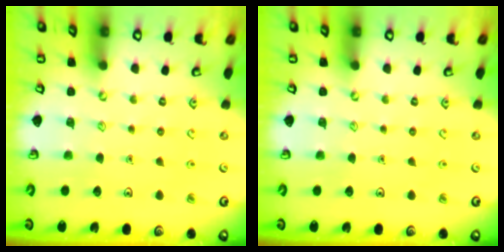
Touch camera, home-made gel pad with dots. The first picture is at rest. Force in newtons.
{"total": 0.0}